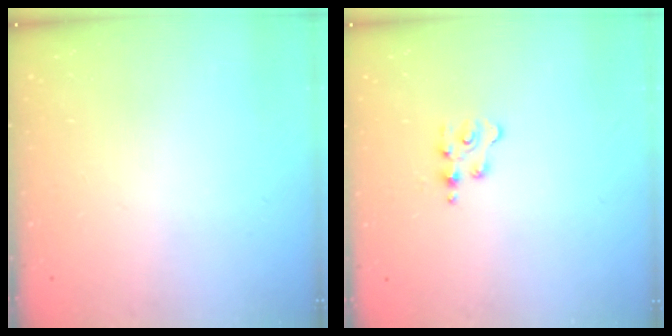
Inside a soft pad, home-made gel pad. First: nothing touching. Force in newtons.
{"total": 3.0, "press": 3.0, "slide": 0.5}